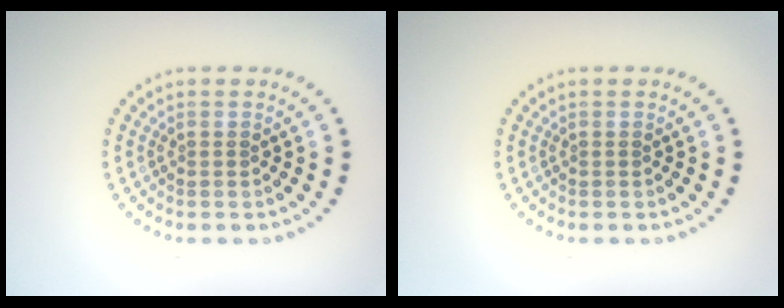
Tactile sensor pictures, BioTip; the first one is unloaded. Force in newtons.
{"total": 0.0}